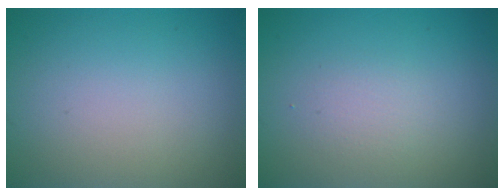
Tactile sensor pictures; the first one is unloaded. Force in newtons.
{"total": 1.5, "press": 1.5, "slide": 0.1}